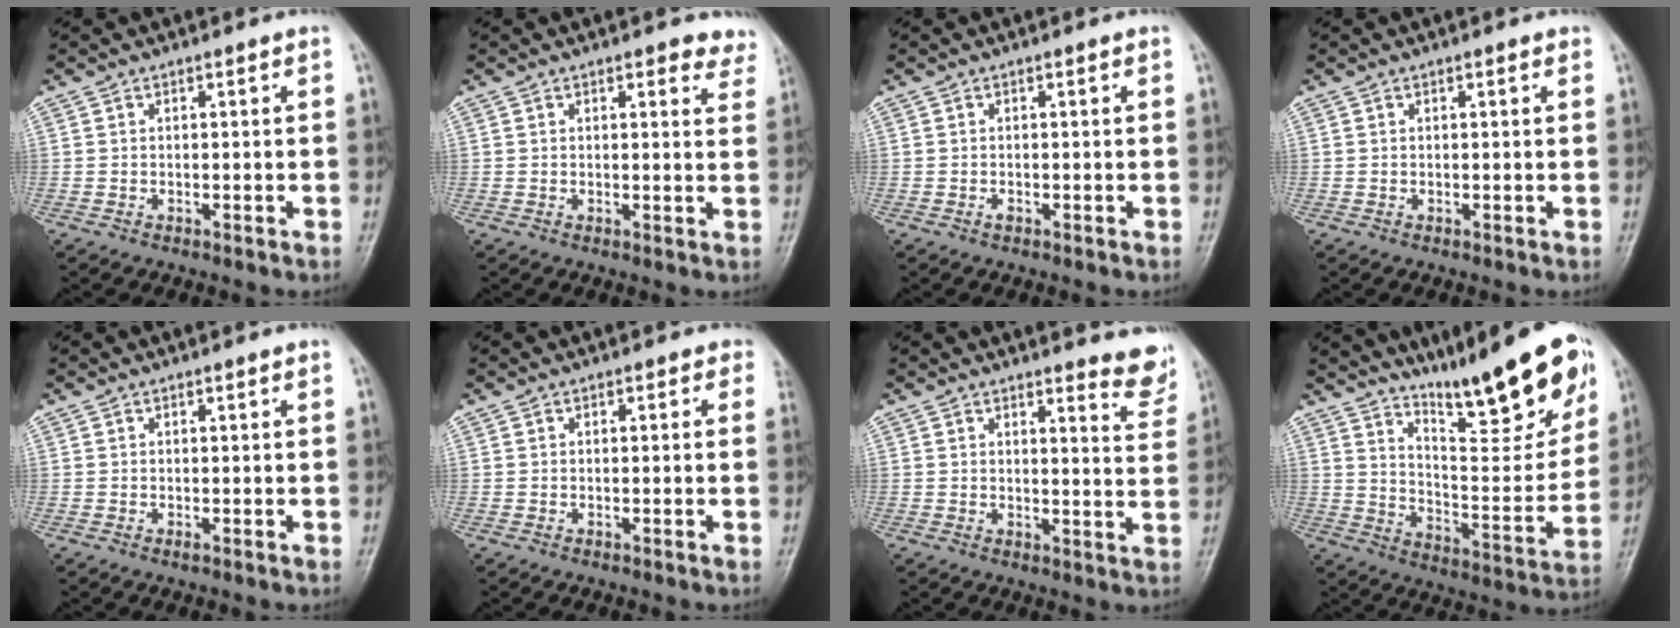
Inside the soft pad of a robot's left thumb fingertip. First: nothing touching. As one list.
[{"total": 4.6, "force": [3.8, 2.0, 1.9], "torque": [0.010, -0.017, 0.031]}, {"total": 0.7, "force": [-0.1, 0.3, 0.6], "torque": [-0.009, 0.003, -0.001]}, {"total": 0.8, "force": [0.5, 0.2, 0.6], "torque": [-0.009, 0.000, 0.004]}, {"total": 0.6, "force": [0.0, 0.1, 0.6], "torque": [-0.012, -0.001, -0.001]}, {"total": 1.0, "force": [0.3, 0.8, 0.4], "torque": [0.016, 0.003, -0.009]}, {"total": 5.9, "force": [5.4, 1.1, 1.8], "torque": [-0.002, -0.049, 0.048]}, {"total": 22.5, "force": [15.6, 4.7, 15.5], "torque": [-0.191, -0.087, 0.245]}]